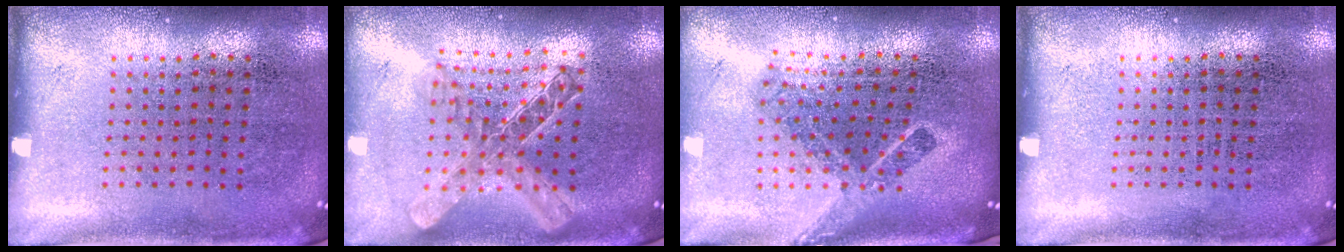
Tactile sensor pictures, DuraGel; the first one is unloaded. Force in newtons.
{"total": 2.0, "press": 1.7, "slide": 1.0}
{"total": 2.2, "press": 1.5, "slide": 1.6}
{"total": 0.0}